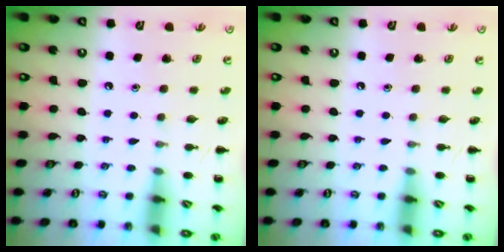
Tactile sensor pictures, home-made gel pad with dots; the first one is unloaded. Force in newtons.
{"total": 0.0}